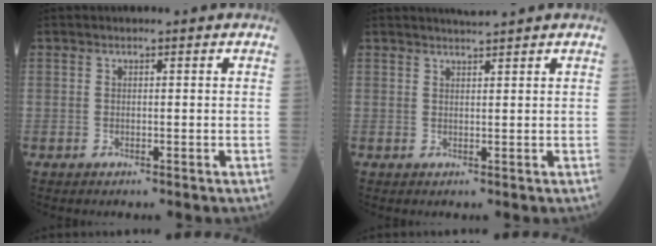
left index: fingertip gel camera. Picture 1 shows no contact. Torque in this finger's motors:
{"motor_torque": [-0.55, -0.65, -0.21, -0.01]}